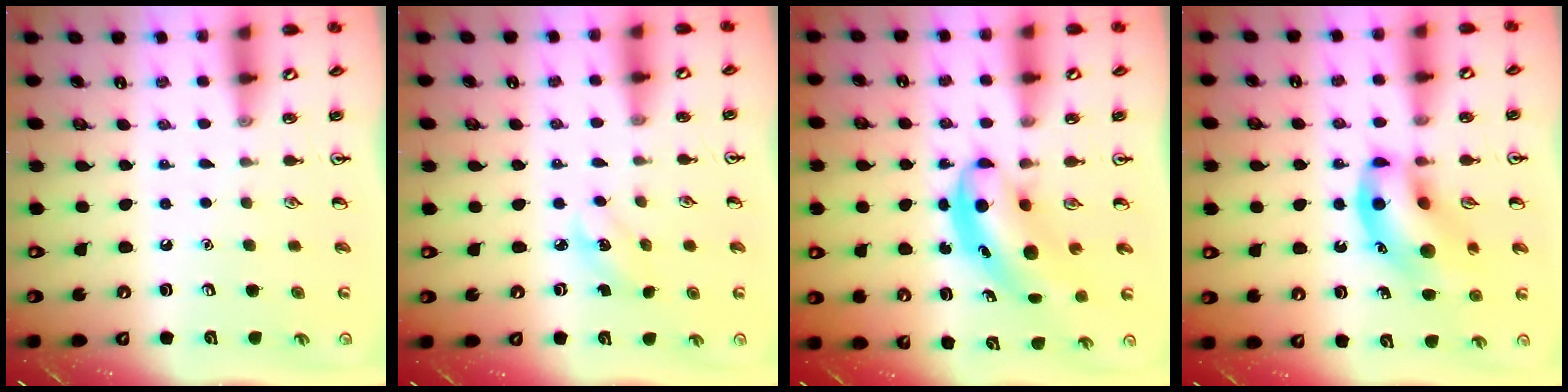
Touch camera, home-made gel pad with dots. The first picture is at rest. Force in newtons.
{"total": 2.6, "press": 2.5, "slide": 0.8}
{"total": 6.4, "press": 6.4, "slide": 0.9}
{"total": 14.1, "press": 13.7, "slide": 3.2}